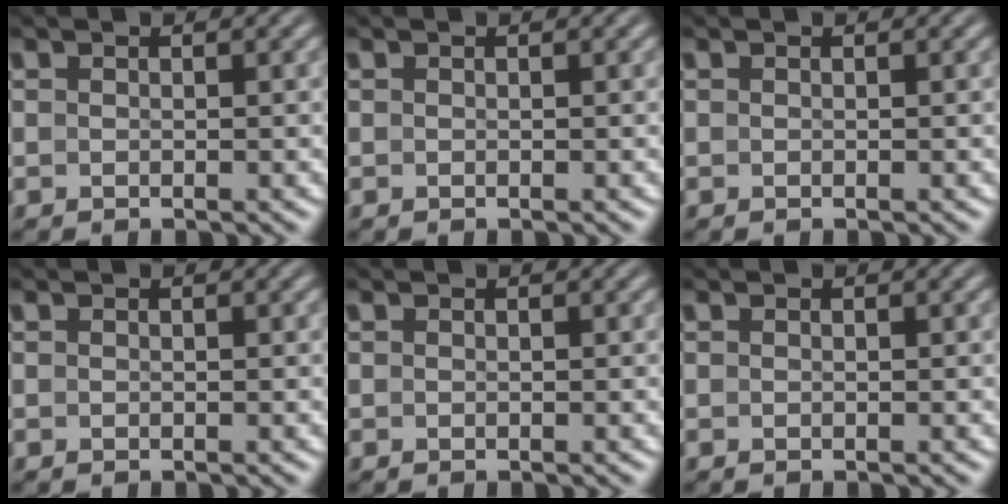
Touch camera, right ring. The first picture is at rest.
{"total": 0.0}
{"total": 0.0}
{"total": 0.0}
{"total": 0.0}
{"total": 0.0}